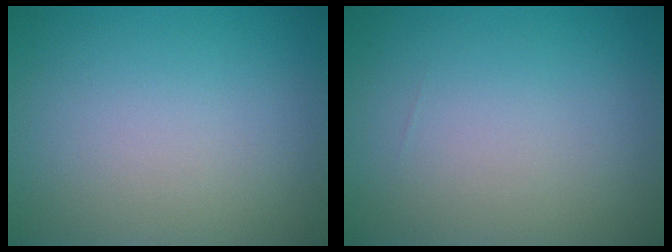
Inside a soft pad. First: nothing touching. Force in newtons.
{"total": 0.0}